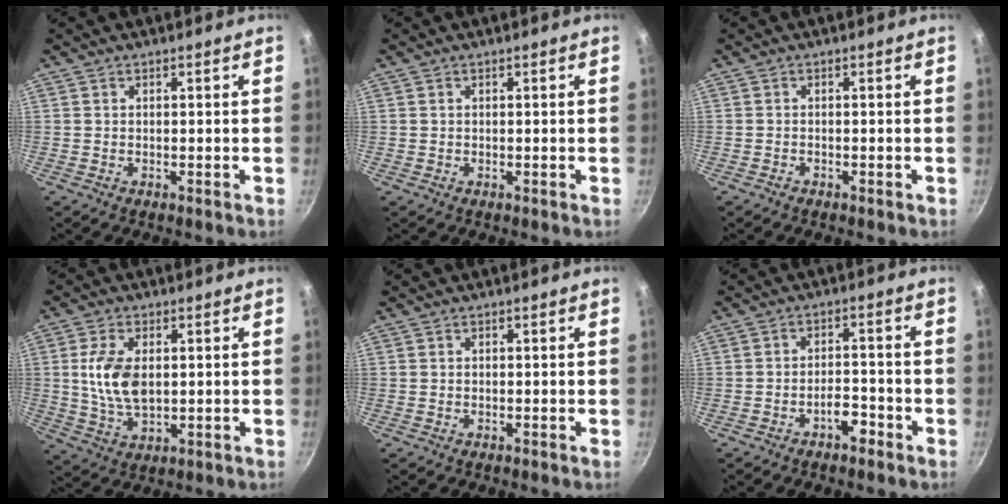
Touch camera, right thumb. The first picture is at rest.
{"total": 0.0}
{"total": 1.0, "force": [-1.0, 0.3, 0.3], "torque": [-0.020, 0.011, -0.022]}
{"total": 9.5, "force": [1.1, 5.4, 7.8], "torque": [-0.148, -0.008, 0.023]}
{"total": 0.0}
{"total": 4.1, "force": [-2.7, 1.8, 2.6], "torque": [-0.028, 0.028, -0.041]}